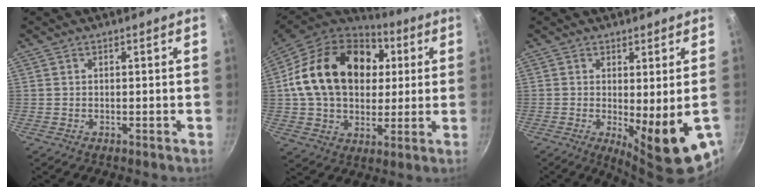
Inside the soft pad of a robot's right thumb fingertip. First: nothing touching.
{"total": 25.1, "force": [5.2, 18.2, 16.5], "torque": [-0.267, 0.018, 0.085]}
{"total": 11.9, "force": [-2.8, 2.9, 11.2], "torque": [-0.139, -0.019, -0.025]}